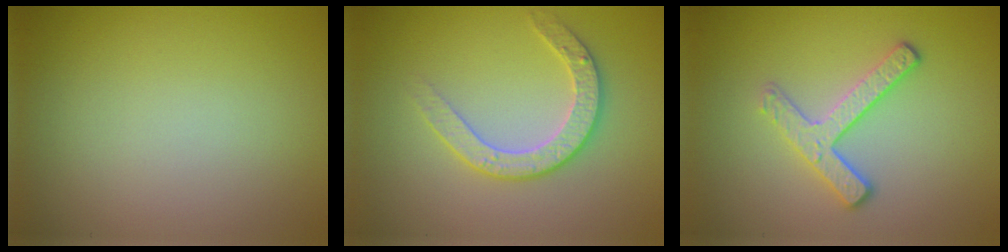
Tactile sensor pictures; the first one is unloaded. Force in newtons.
{"total": 2.9, "press": 2.8, "slide": 0.8}
{"total": 3.1, "press": 2.6, "slide": 1.7}